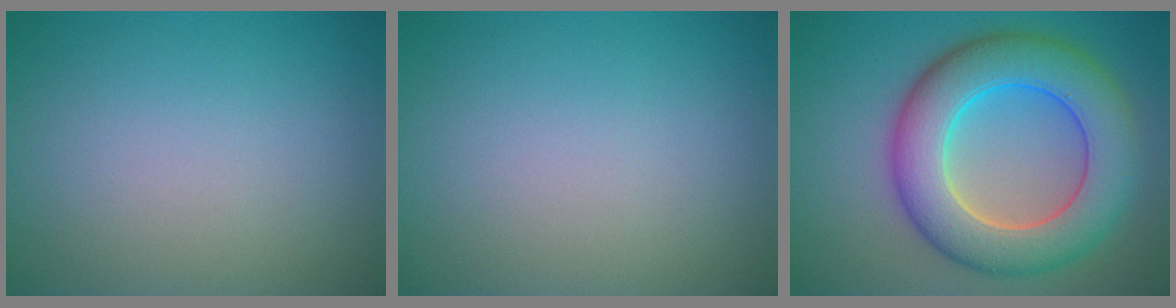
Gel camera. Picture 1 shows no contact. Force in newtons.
{"total": 0.0}
{"total": 9.8, "press": 9.8, "slide": 0.3}